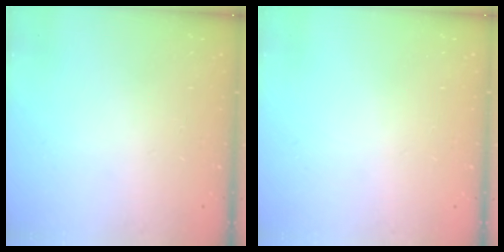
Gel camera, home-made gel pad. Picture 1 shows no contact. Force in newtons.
{"total": 0.0}